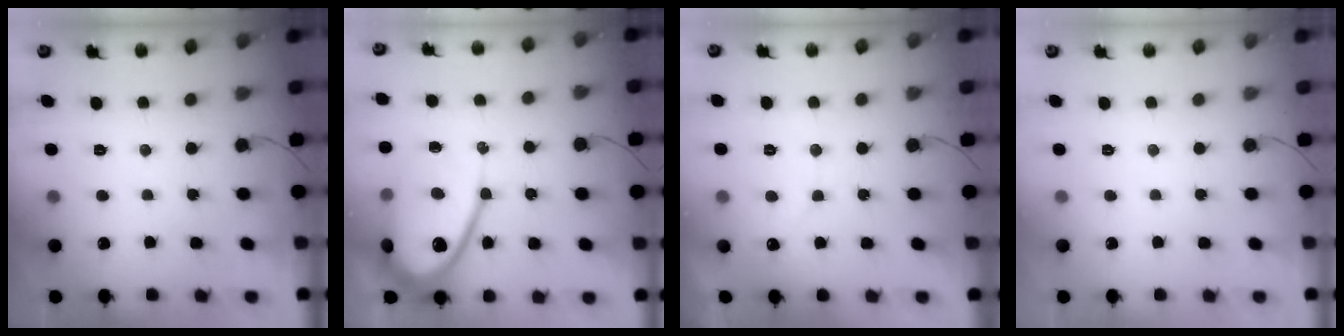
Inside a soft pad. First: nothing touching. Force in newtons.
{"total": 17.0, "press": 16.9, "slide": 1.4}
{"total": 3.0, "press": 3.0, "slide": 0.1}
{"total": 0.0}